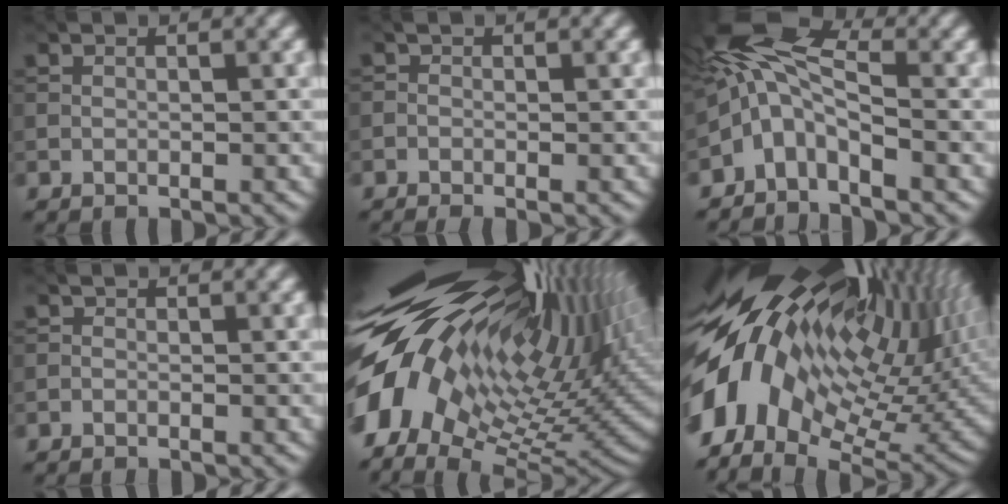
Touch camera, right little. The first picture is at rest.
{"total": 0.9, "force": [-0.6, 0.4, 0.5], "torque": [-0.010, -0.002, -0.016]}
{"total": 6.0, "force": [-2.3, 3.0, 4.6], "torque": [-0.086, 0.018, -0.064]}
{"total": 1.0, "force": [-1.0, 0.4, 0.2], "torque": [-0.002, -0.003, -0.019]}
{"total": 18.8, "force": [4.7, 8.3, 16.2], "torque": [-0.287, -0.012, 0.093]}
{"total": 17.5, "force": [3.1, 8.9, 14.8], "torque": [-0.284, -0.015, 0.060]}